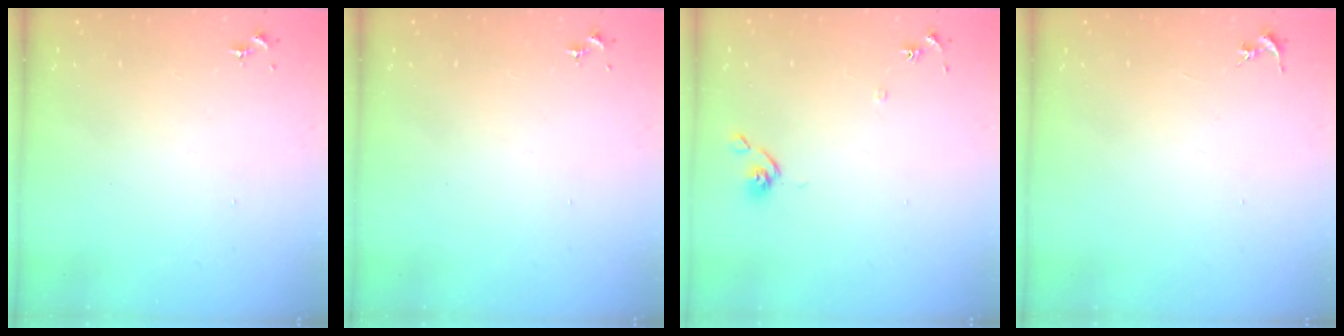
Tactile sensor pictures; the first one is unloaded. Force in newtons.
{"total": 0.0}
{"total": 7.1, "press": 7.0, "slide": 0.6}
{"total": 0.0}